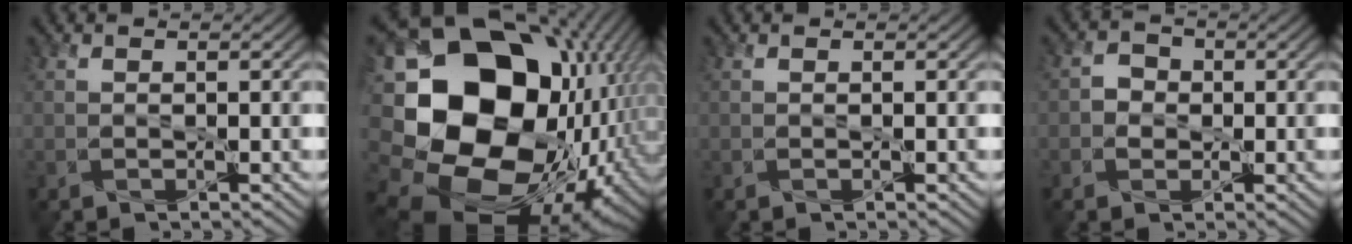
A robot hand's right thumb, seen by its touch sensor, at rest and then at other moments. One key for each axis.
{"total": 24.2, "fx": -2.2, "fy": 18.8, "fz": 15.0, "tx": -0.317, "ty": -0.029, "tz": -0.039}
{"total": 0.0}
{"total": 2.3, "fx": -0.3, "fy": 2.1, "fz": 0.7, "tx": -0.012, "ty": 0.002, "tz": -0.008}